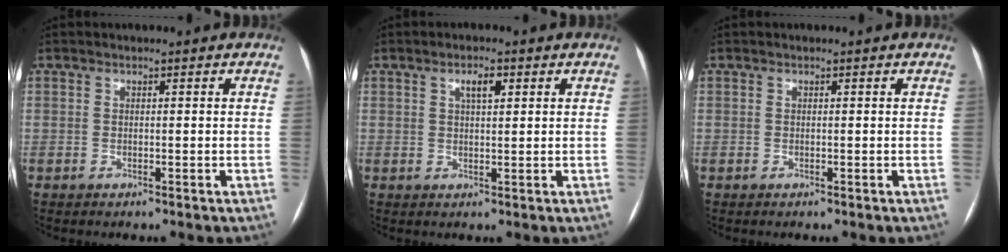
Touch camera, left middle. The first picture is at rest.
{"total": 2.7, "force": [1.2, 0.8, 2.3], "torque": [-0.042, 0.004, 0.021]}
{"total": 0.0}